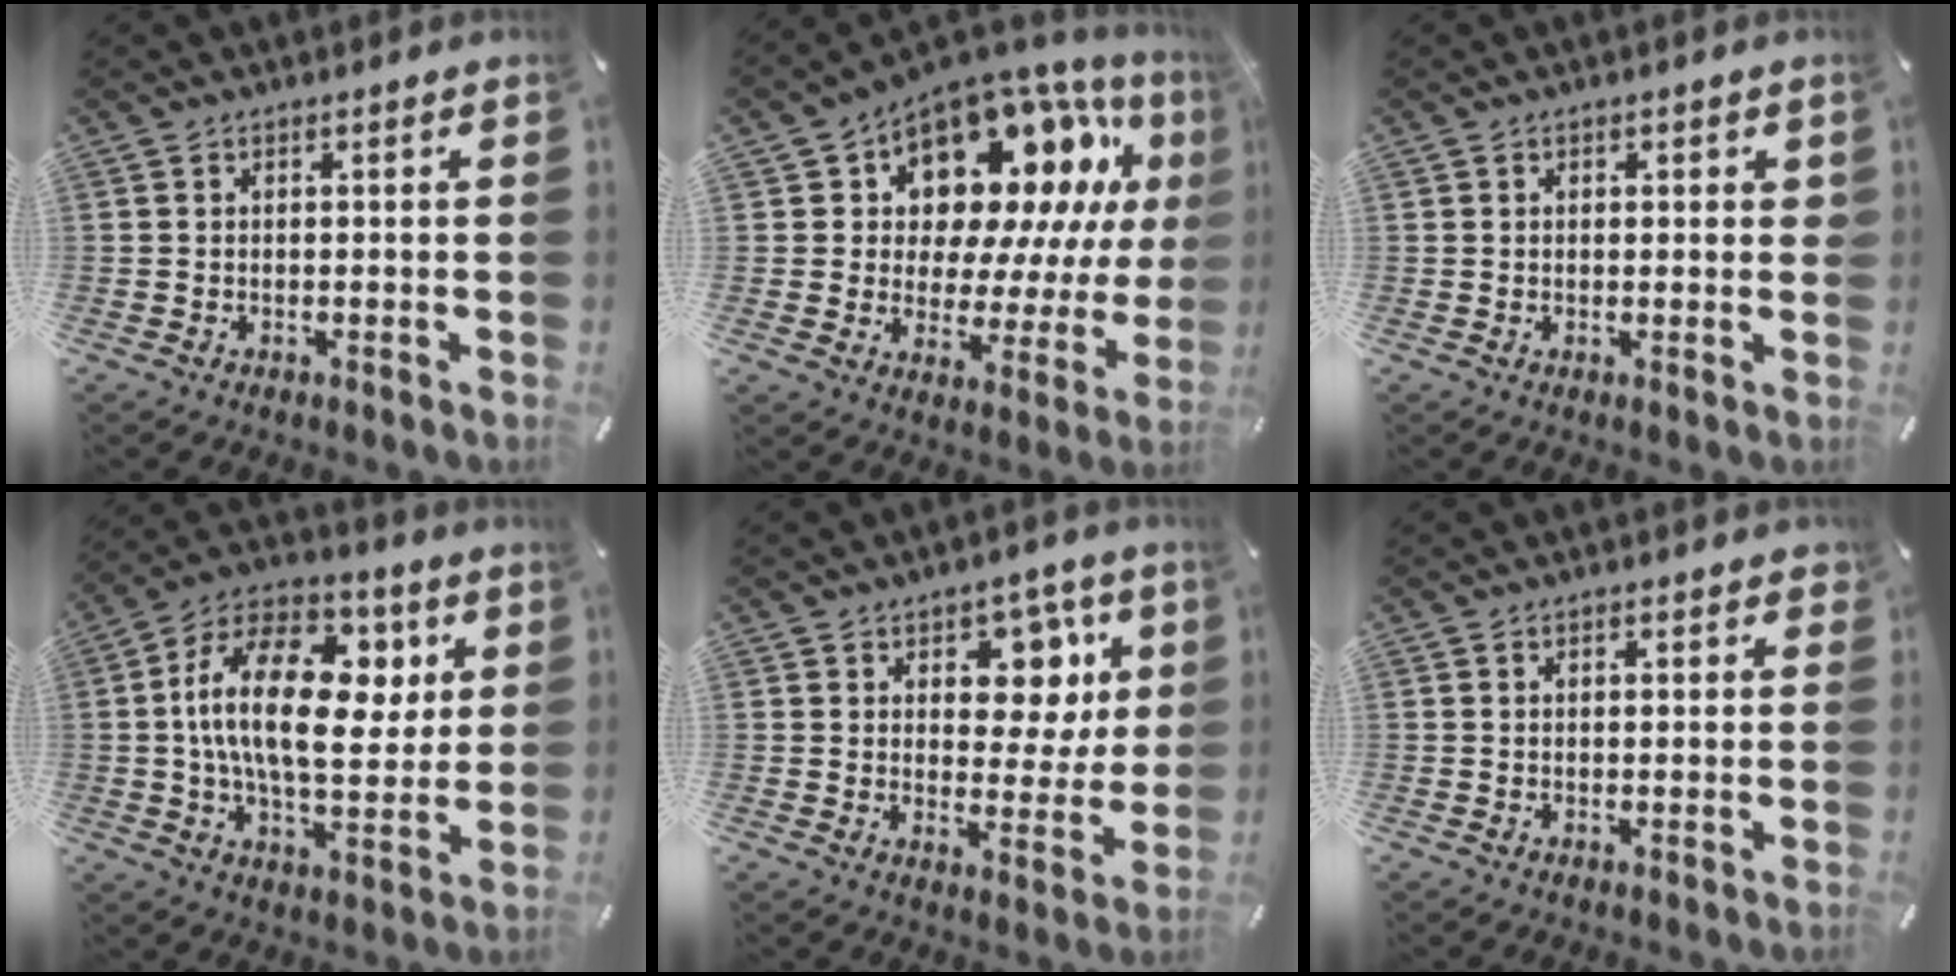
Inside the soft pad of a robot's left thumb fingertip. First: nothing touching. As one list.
[{"total": 15.7, "force": [9.5, 9.5, 8.1], "torque": [-0.129, -0.079, 0.164]}, {"total": 1.2, "force": [0.3, 0.9, 0.7], "torque": [-0.006, 0.002, 0.004]}, {"total": 22.0, "force": [4.4, 12.1, 17.9], "torque": [-0.330, -0.002, 0.065]}, {"total": 10.2, "force": [4.6, 7.7, 4.9], "torque": [-0.045, -0.033, 0.076]}, {"total": 1.3, "force": [0.6, 0.8, 0.8], "torque": [-0.009, 0.002, 0.009]}]